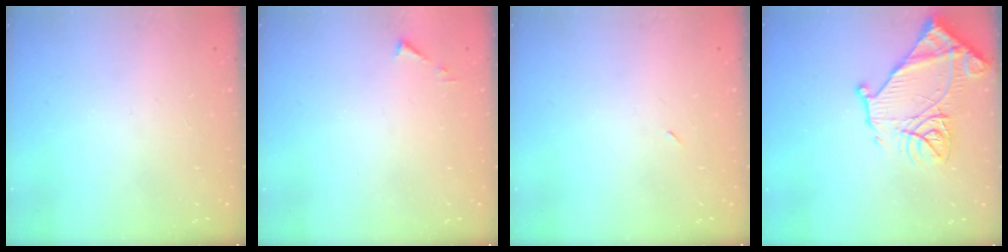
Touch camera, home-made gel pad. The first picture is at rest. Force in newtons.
{"total": 3.2, "press": 3.2, "slide": 0.4}
{"total": 2.3, "press": 2.0, "slide": 1.2}
{"total": 17.7, "press": 17.7, "slide": 1.5}